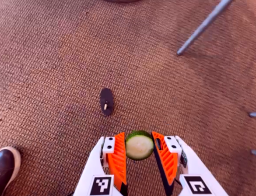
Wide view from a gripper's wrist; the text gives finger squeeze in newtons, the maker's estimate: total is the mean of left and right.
{"total": 8.6, "left": 8.8, "right": 8.4}